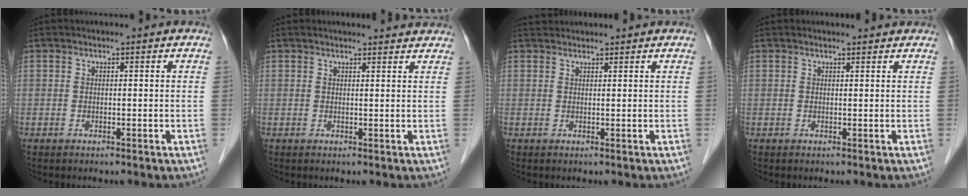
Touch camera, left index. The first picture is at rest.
{"total": 5.1, "force": [5.0, 0.6, 1.0], "torque": [-0.010, 0.010, 0.047]}
{"total": 2.4, "force": [2.4, 0.4, 0.2], "torque": [-0.005, 0.030, 0.044]}
{"total": 2.1, "force": [2.0, 0.3, 0.3], "torque": [-0.012, 0.008, 0.024]}